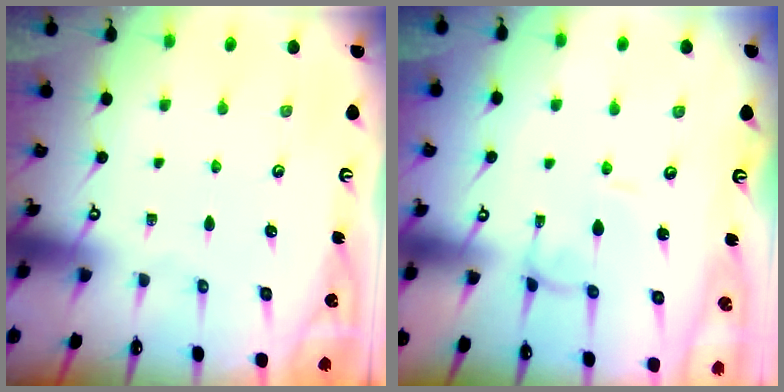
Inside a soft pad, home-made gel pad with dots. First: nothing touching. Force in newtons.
{"total": 1.5, "press": 1.4, "slide": 0.2}